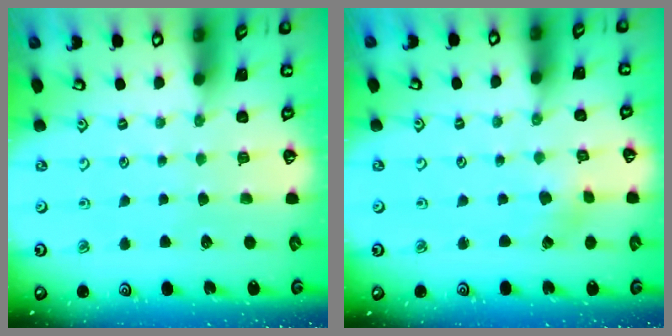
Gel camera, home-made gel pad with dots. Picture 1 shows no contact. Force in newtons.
{"total": 2.2, "press": 2.2, "slide": 0.4}